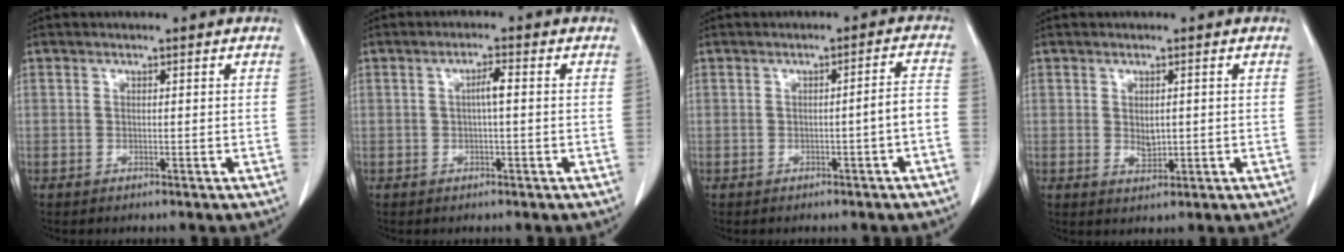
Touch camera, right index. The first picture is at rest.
{"total": 2.3, "force": [0.2, 0.2, 2.3], "torque": [-0.041, 0.003, 0.004]}
{"total": 3.1, "force": [-1.3, -0.4, 2.8], "torque": [-0.034, 0.008, -0.019]}
{"total": 2.2, "force": [0.2, 1.3, 1.8], "torque": [-0.030, -0.007, 0.009]}